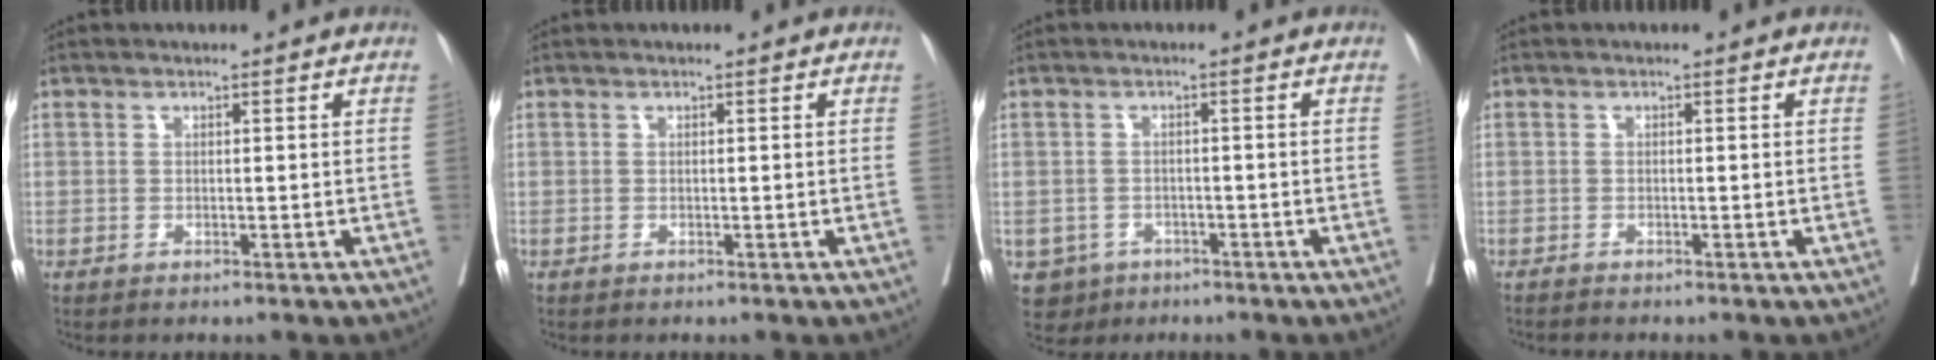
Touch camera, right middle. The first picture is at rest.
{"total": 0.0}
{"total": 4.2, "force": [-2.4, 3.4, 0.4], "torque": [-0.006, 0.006, -0.034]}
{"total": 1.0, "force": [-1.0, -0.1, 0.3], "torque": [-0.009, -0.002, -0.017]}